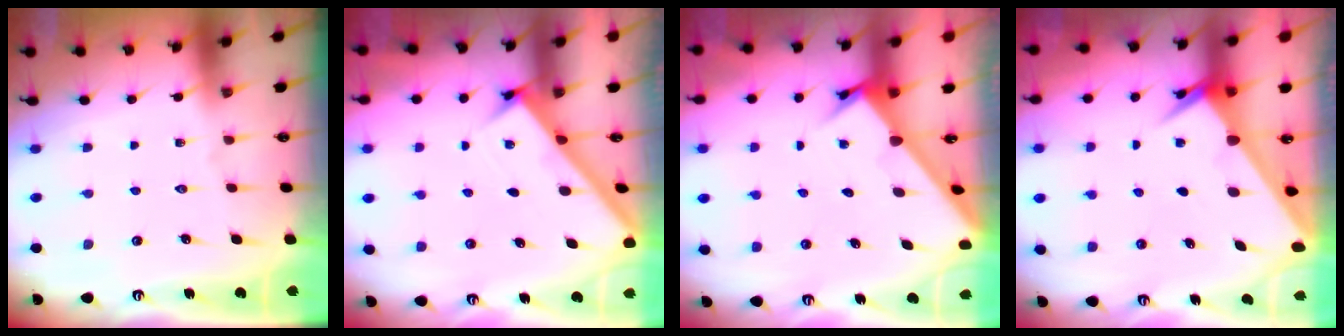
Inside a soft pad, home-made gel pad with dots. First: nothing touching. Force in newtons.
{"total": 2.6, "press": 2.5, "slide": 0.3}
{"total": 2.5, "press": 2.5, "slide": 0.3}
{"total": 2.5, "press": 2.5, "slide": 0.2}